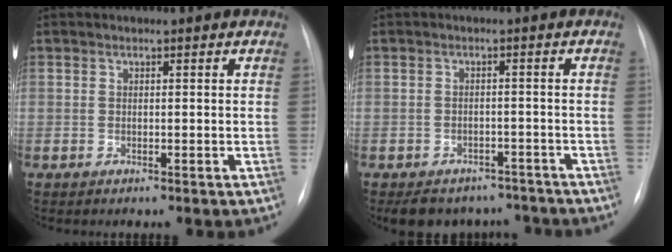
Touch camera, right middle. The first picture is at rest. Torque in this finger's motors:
{"motor_torque": [0.19, -0.24, 0.01, 0.01]}